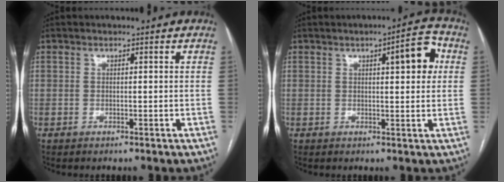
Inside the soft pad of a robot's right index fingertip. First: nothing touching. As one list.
[{"total": 6.3, "force": [1.8, 1.4, 5.9], "torque": [-0.077, 0.015, 0.019]}]